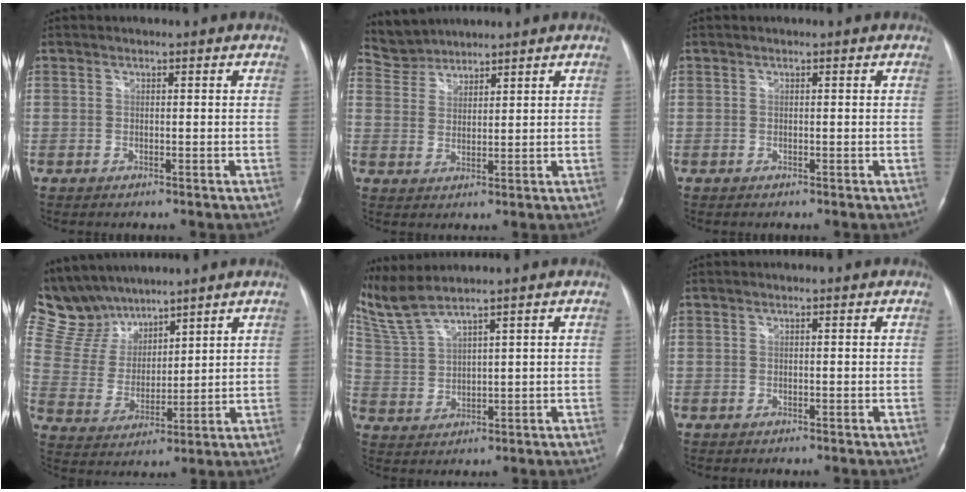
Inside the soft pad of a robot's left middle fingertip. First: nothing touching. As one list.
[{"total": 4.5, "force": [4.3, 0.9, -0.7], "torque": [0.006, 0.017, 0.089]}, {"total": 0.0}, {"total": 10.9, "force": [10.0, 3.9, 1.7], "torque": [-0.054, 0.021, 0.212]}, {"total": 5.9, "force": [4.8, 0.1, 3.3], "torque": [-0.094, 0.017, 0.113]}, {"total": 0.0}]